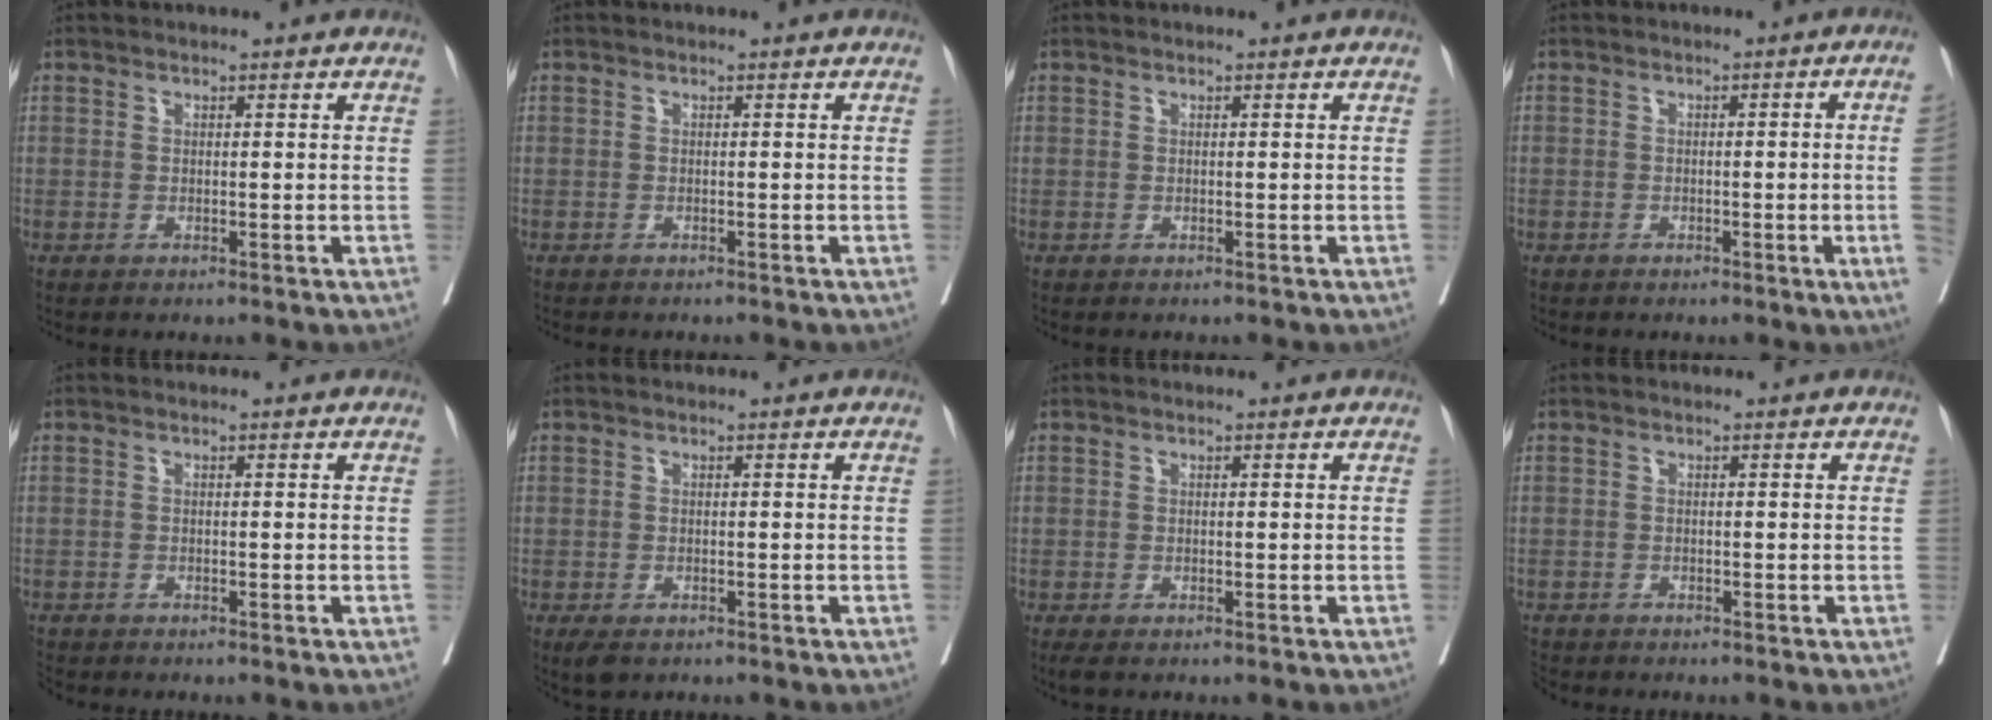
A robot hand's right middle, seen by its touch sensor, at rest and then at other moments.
{"total": 2.7, "force": [-2.5, 0.4, 1.0], "torque": [-0.018, -0.006, -0.028]}
{"total": 0.5, "force": [-0.5, 0.0, 0.2], "torque": [-0.007, -0.004, -0.008]}
{"total": 4.9, "force": [-1.0, -0.9, 4.7], "torque": [-0.056, -0.002, -0.014]}
{"total": 2.7, "force": [-2.5, 0.7, 0.7], "torque": [-0.017, -0.006, -0.041]}
{"total": 2.4, "force": [-1.6, 1.2, 1.3], "torque": [-0.027, -0.006, -0.020]}
{"total": 2.3, "force": [-1.8, 0.5, 1.3], "torque": [-0.020, -0.008, -0.025]}
{"total": 2.8, "force": [-2.7, 0.6, 0.5], "torque": [-0.012, -0.008, -0.046]}